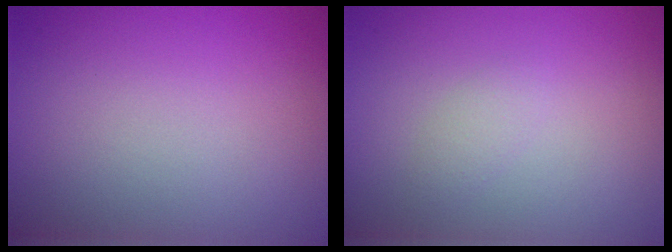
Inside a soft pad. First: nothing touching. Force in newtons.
{"total": 1.0, "press": 1.0, "slide": 0.0}